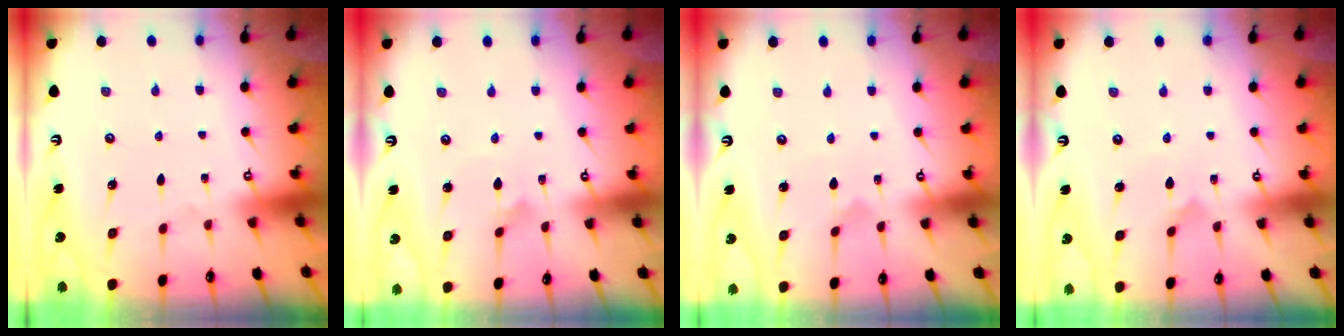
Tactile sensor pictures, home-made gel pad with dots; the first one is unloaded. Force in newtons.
{"total": 2.4, "press": 2.4, "slide": 0.2}
{"total": 0.8, "press": 0.8, "slide": 0.0}
{"total": 1.3, "press": 1.3, "slide": 0.1}